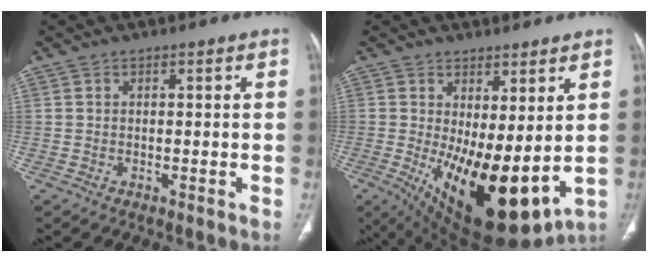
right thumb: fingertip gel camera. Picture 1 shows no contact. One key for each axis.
{"total": 17.7, "fx": -1.0, "fy": 7.4, "fz": 16.0, "tx": -0.260, "ty": -0.038, "tz": 0.012}